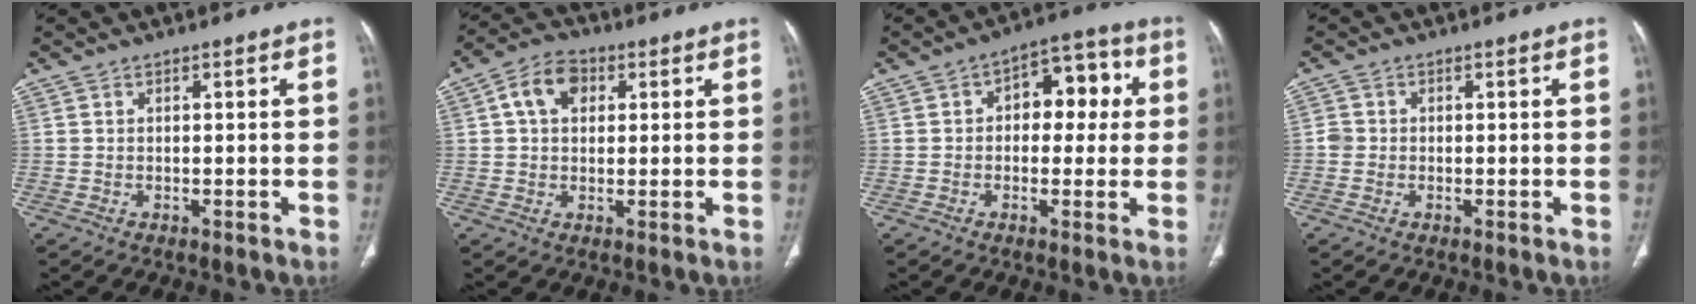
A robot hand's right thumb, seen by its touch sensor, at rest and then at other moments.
{"total": 7.5, "force": [2.2, 5.3, 4.8], "torque": [-0.072, 0.011, 0.030]}
{"total": 10.2, "force": [1.6, 6.4, 7.7], "torque": [-0.055, 0.029, 0.016]}
{"total": 1.8, "force": [-0.2, 1.7, 0.5], "torque": [-0.001, 0.006, -0.007]}